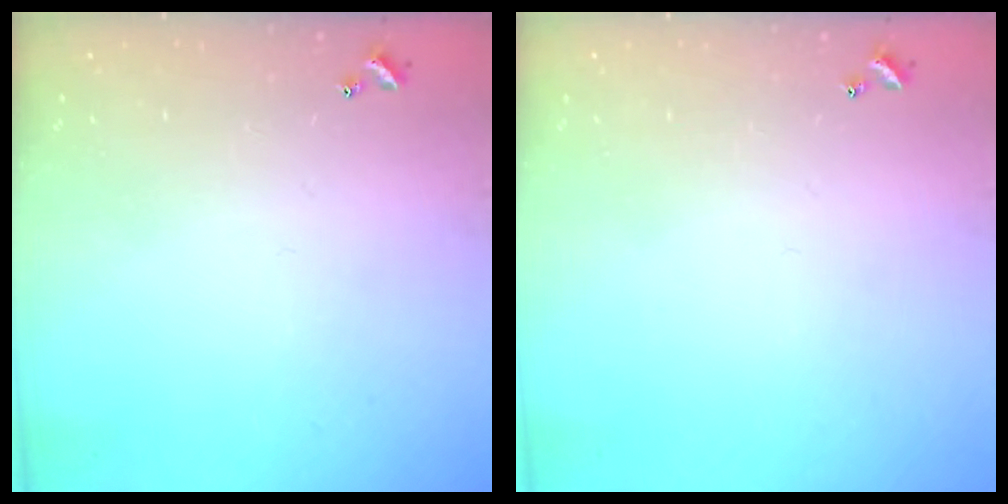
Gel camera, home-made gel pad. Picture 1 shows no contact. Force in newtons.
{"total": 0.0}